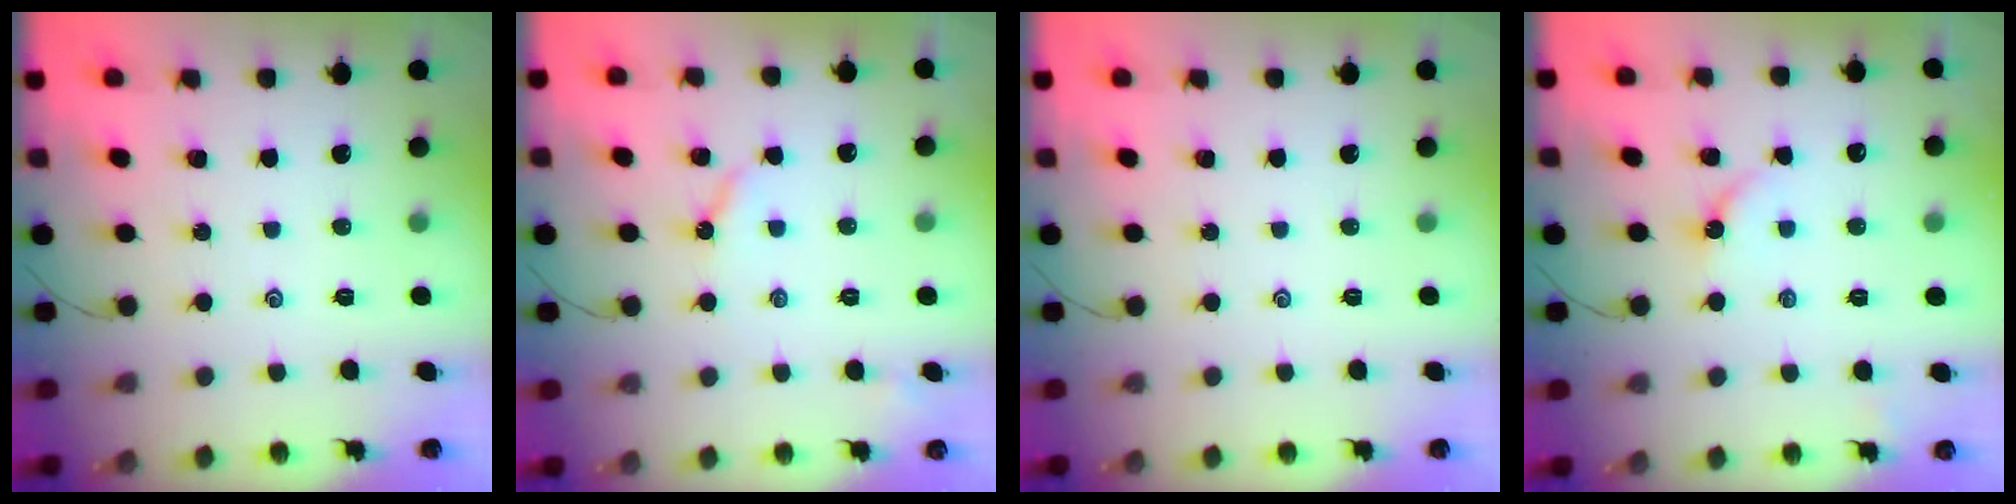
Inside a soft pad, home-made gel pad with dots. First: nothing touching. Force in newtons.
{"total": 3.4, "press": 3.4, "slide": 0.6}
{"total": 0.0}
{"total": 3.4, "press": 3.4, "slide": 0.5}